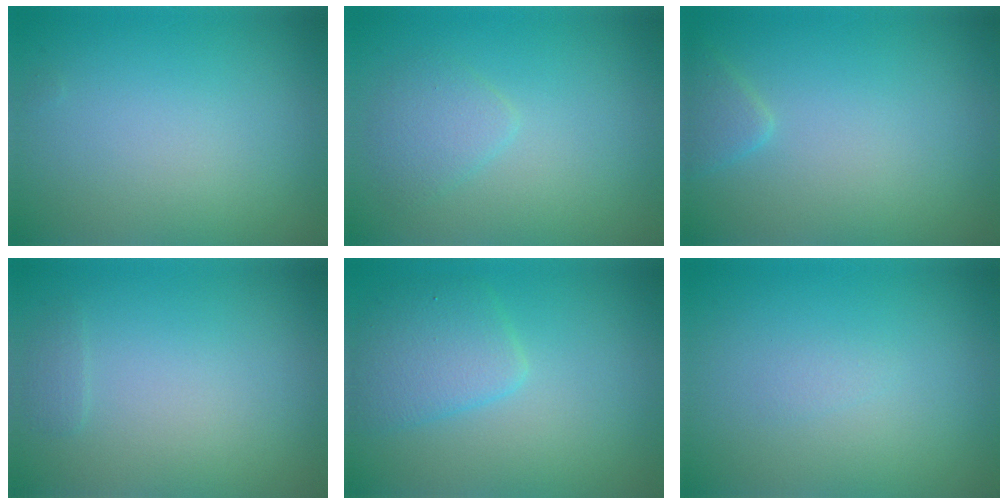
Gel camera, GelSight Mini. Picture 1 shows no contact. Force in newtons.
{"total": 1.9, "press": 1.9, "slide": 0.1}
{"total": 1.4, "press": 1.4, "slide": 0.1}
{"total": 0.7, "press": 0.7, "slide": 0.1}
{"total": 3.5, "press": 3.5, "slide": 0.1}
{"total": 0.5, "press": 0.5, "slide": 0.1}